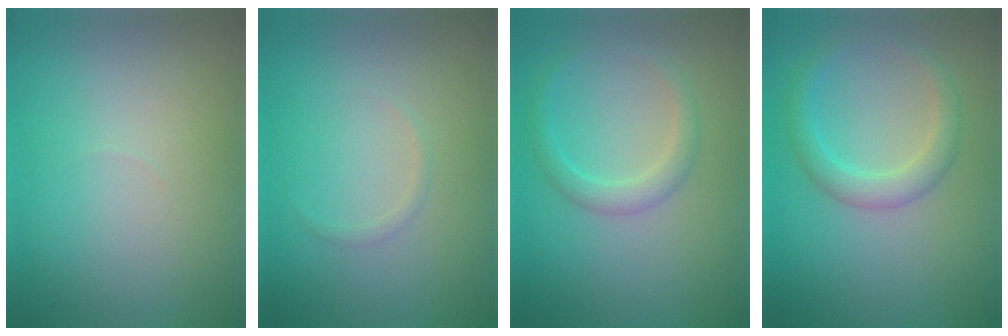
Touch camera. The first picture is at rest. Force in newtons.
{"total": 0.5, "press": 0.5, "slide": 0.0}
{"total": 2.1, "press": 2.1, "slide": 0.1}
{"total": 2.8, "press": 2.8, "slide": 0.0}